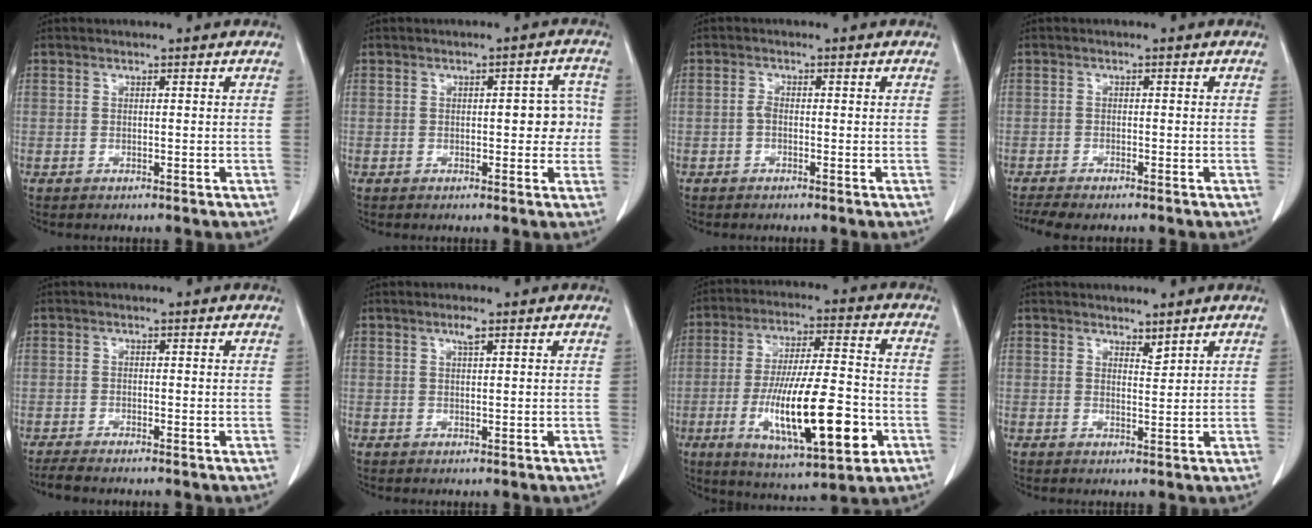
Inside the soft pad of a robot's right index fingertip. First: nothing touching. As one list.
[{"total": 4.7, "force": [0.0, 2.1, 4.2], "torque": [-0.041, 0.018, 0.000]}, {"total": 1.1, "force": [-0.3, 0.5, 0.9], "torque": [-0.016, 0.004, -0.008]}, {"total": 5.0, "force": [-4.1, 0.7, 2.6], "torque": [-0.042, -0.009, -0.065]}, {"total": 3.4, "force": [-2.9, 0.2, 1.7], "torque": [-0.029, -0.008, -0.047]}, {"total": 1.5, "force": [0.9, 0.1, 1.2], "torque": [-0.024, 0.002, 0.017]}, {"total": 19.1, "force": [-5.6, 3.7, 17.8], "torque": [-0.323, -0.017, -0.084]}, {"total": 1.6, "force": [1.5, 0.4, 0.5], "torque": [-0.009, -0.007, 0.027]}]